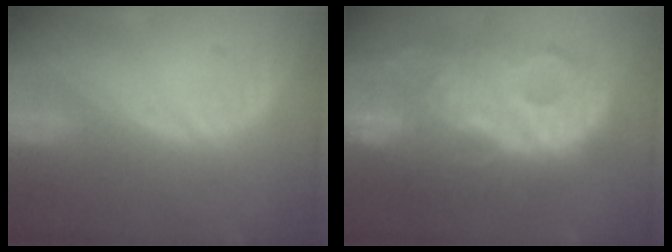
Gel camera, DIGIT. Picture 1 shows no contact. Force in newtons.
{"total": 13.6, "press": 13.6, "slide": 1.1}